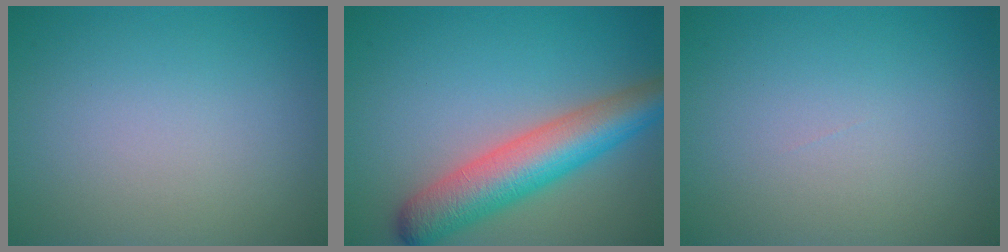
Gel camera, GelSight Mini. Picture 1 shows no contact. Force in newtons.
{"total": 7.2, "press": 7.2, "slide": 0.3}
{"total": 0.0}